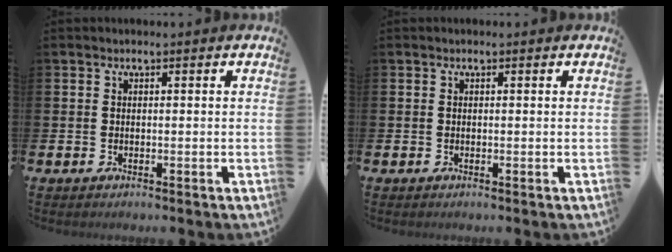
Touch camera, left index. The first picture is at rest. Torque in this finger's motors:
{"motor_torque": [0.12, -0.15, -0.14, 0.00]}